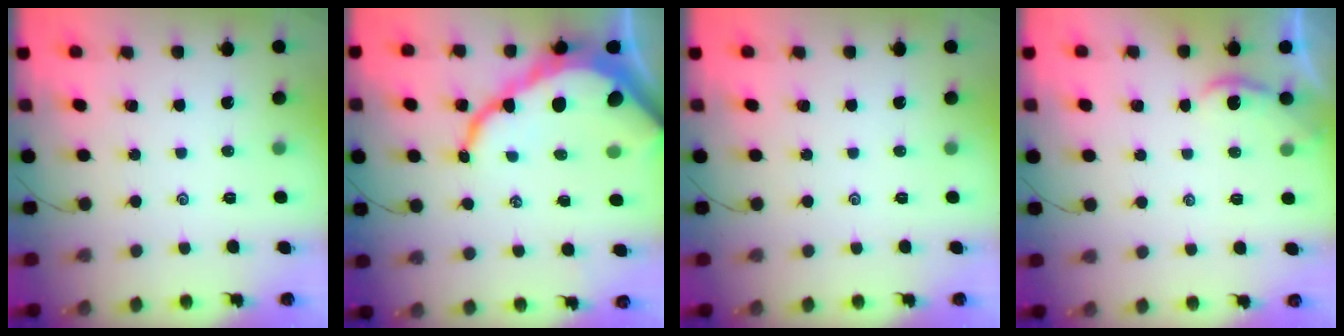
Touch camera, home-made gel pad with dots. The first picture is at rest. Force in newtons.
{"total": 18.3, "press": 18.2, "slide": 2.1}
{"total": 0.0}
{"total": 1.2, "press": 1.2, "slide": 0.2}